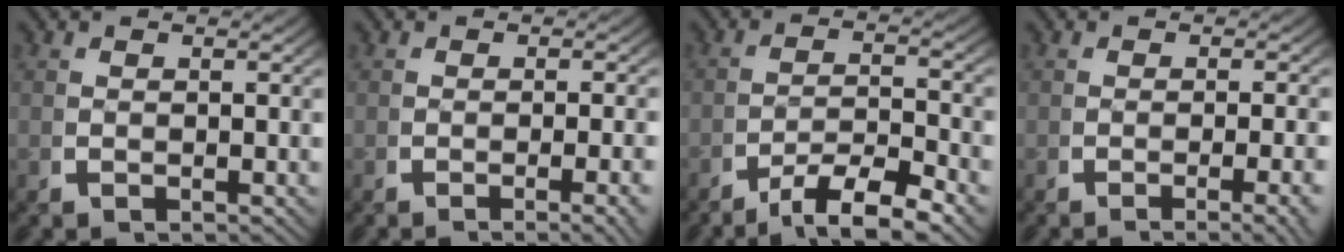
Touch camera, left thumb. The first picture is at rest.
{"total": 2.6, "force": [-1.0, 0.2, 2.3], "torque": [-0.035, 0.003, -0.017]}
{"total": 5.3, "force": [-2.8, 2.4, 3.8], "torque": [-0.059, -0.013, -0.043]}
{"total": 3.2, "force": [-1.5, 0.4, 2.8], "torque": [-0.041, -0.001, -0.023]}